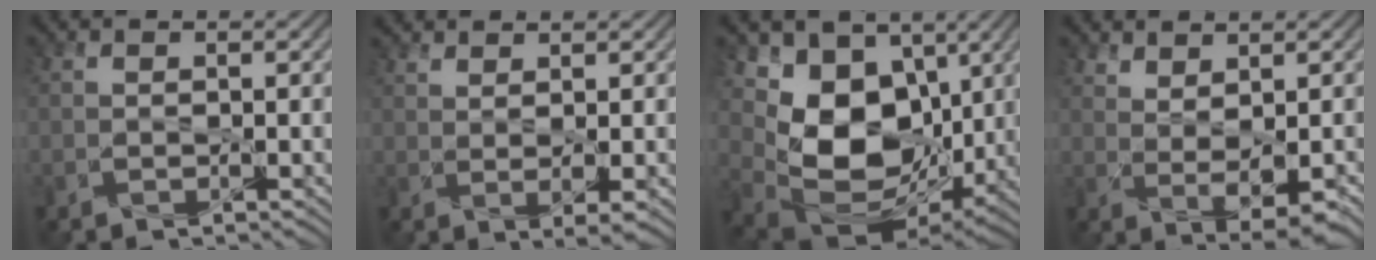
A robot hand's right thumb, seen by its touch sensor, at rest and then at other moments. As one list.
[{"total": 2.8, "force": [1.4, 0.4, 2.4], "torque": [-0.049, -0.001, 0.032]}, {"total": 15.0, "force": [2.4, 11.0, 10.0], "torque": [-0.221, -0.015, 0.054]}, {"total": 4.0, "force": [1.8, 1.8, 3.1], "torque": [-0.063, -0.006, 0.043]}]